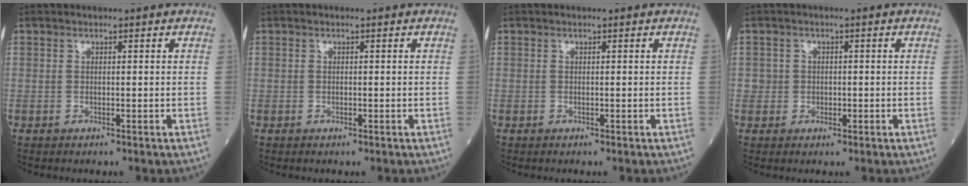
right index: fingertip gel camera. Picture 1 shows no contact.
{"total": 0.0}
{"total": 0.0}
{"total": 1.9, "force": [-0.1, 1.9, 0.2], "torque": [0.005, 0.006, -0.003]}